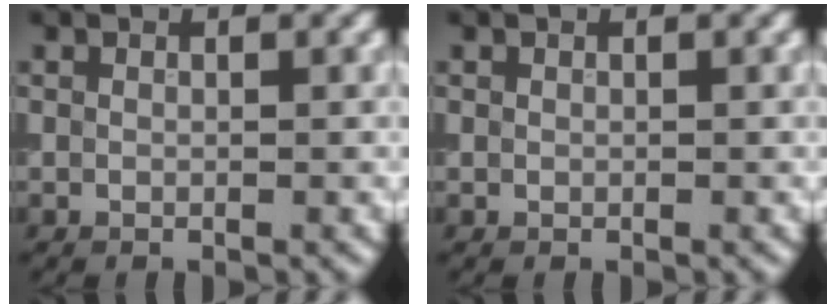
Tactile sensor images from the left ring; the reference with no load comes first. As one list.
[{"total": 0.0}]